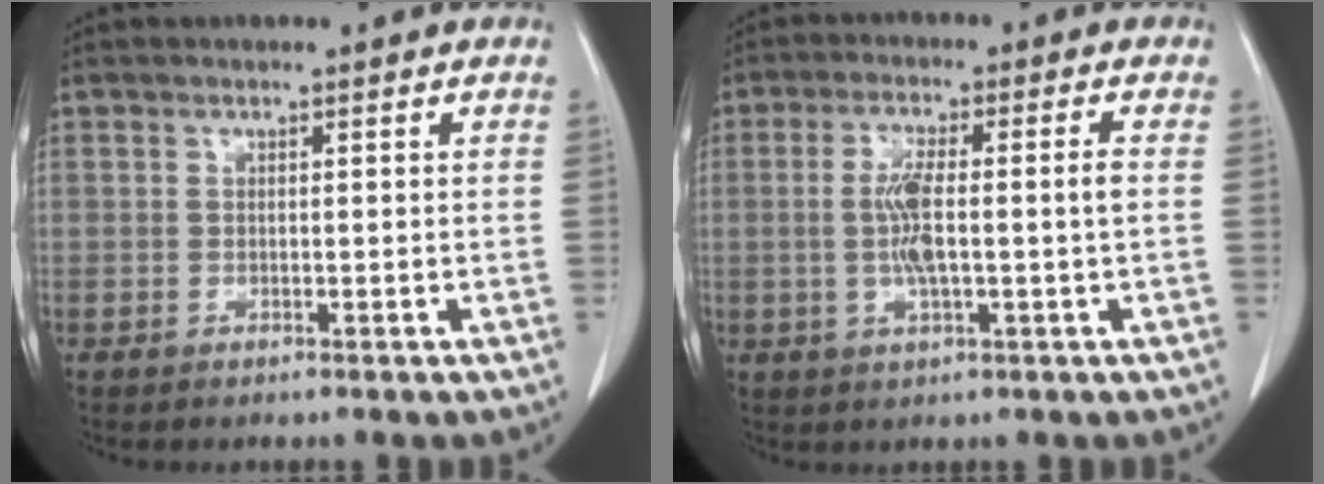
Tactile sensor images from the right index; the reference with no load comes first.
{"total": 7.3, "force": [-0.4, 0.5, 7.3], "torque": [-0.147, 0.005, -0.007]}